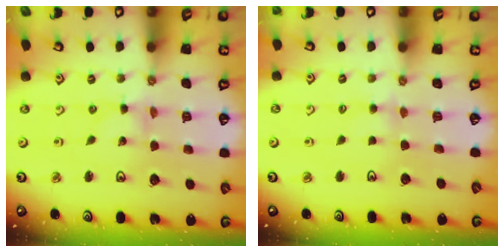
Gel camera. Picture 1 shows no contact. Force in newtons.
{"total": 2.8, "press": 2.7, "slide": 0.5}